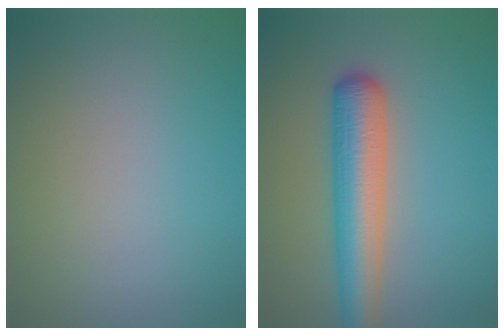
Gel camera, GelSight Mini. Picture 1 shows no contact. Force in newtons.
{"total": 5.9, "press": 5.9, "slide": 0.2}